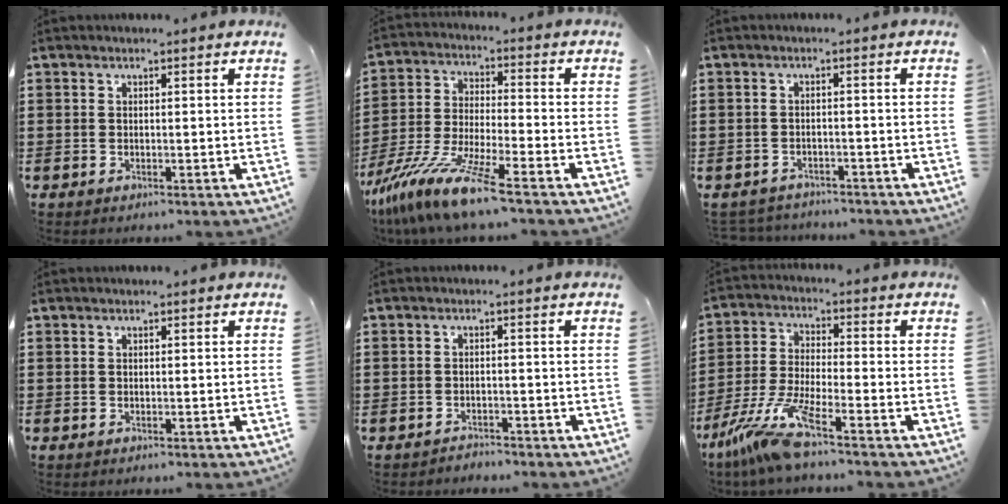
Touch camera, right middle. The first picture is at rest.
{"total": 11.4, "force": [-9.4, -0.3, 6.5], "torque": [-0.147, -0.006, -0.190]}
{"total": 2.0, "force": [-1.9, 0.4, -0.2], "torque": [-0.004, -0.003, -0.043]}
{"total": 0.0}
{"total": 1.9, "force": [-1.8, 0.3, -0.3], "torque": [-0.001, 0.001, -0.042]}
{"total": 9.1, "force": [-6.9, 0.2, 5.8], "torque": [-0.144, -0.017, -0.144]}